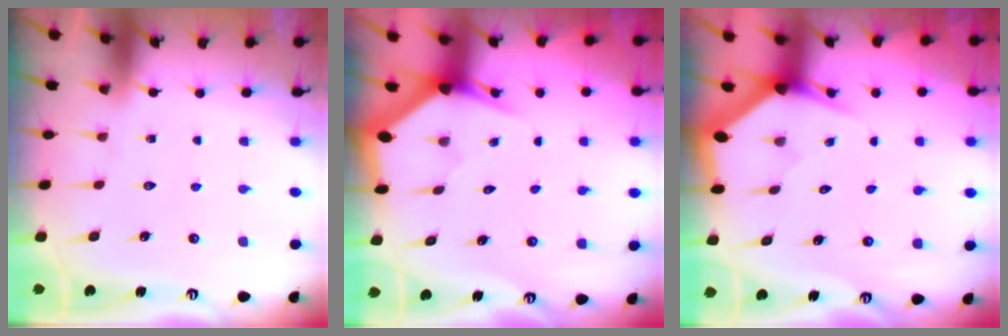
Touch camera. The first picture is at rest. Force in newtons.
{"total": 3.1, "press": 3.1, "slide": 0.0}
{"total": 3.0, "press": 3.0, "slide": 0.1}